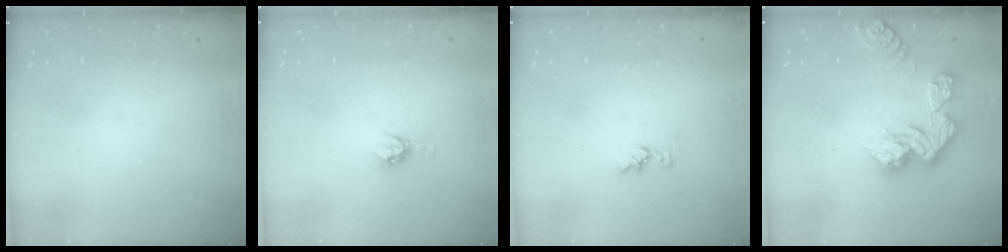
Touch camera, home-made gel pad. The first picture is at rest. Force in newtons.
{"total": 4.9, "press": 4.9, "slide": 0.1}
{"total": 5.1, "press": 5.1, "slide": 0.6}
{"total": 13.6, "press": 13.5, "slide": 1.6}